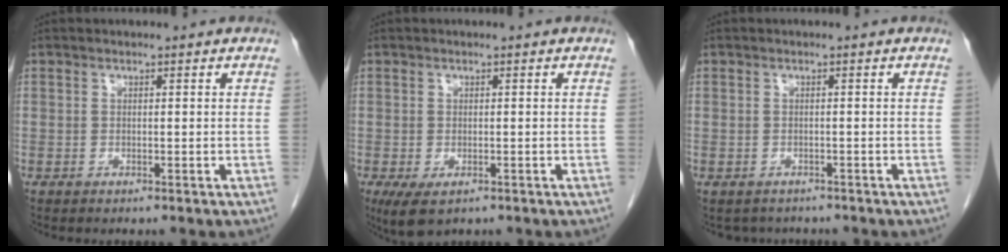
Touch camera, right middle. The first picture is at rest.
{"total": 4.3, "force": [-2.4, 1.9, 2.9], "torque": [-0.055, -0.010, -0.035]}
{"total": 3.3, "force": [-2.9, 1.5, 0.2], "torque": [-0.008, 0.000, -0.037]}